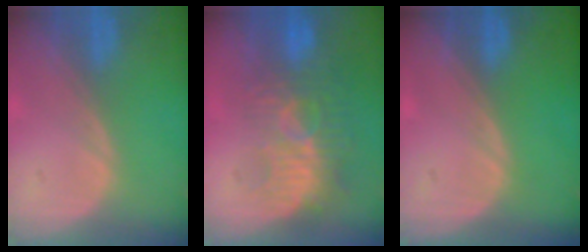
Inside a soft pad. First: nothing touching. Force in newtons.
{"total": 9.4, "press": 8.7, "slide": 3.7}
{"total": 0.0}